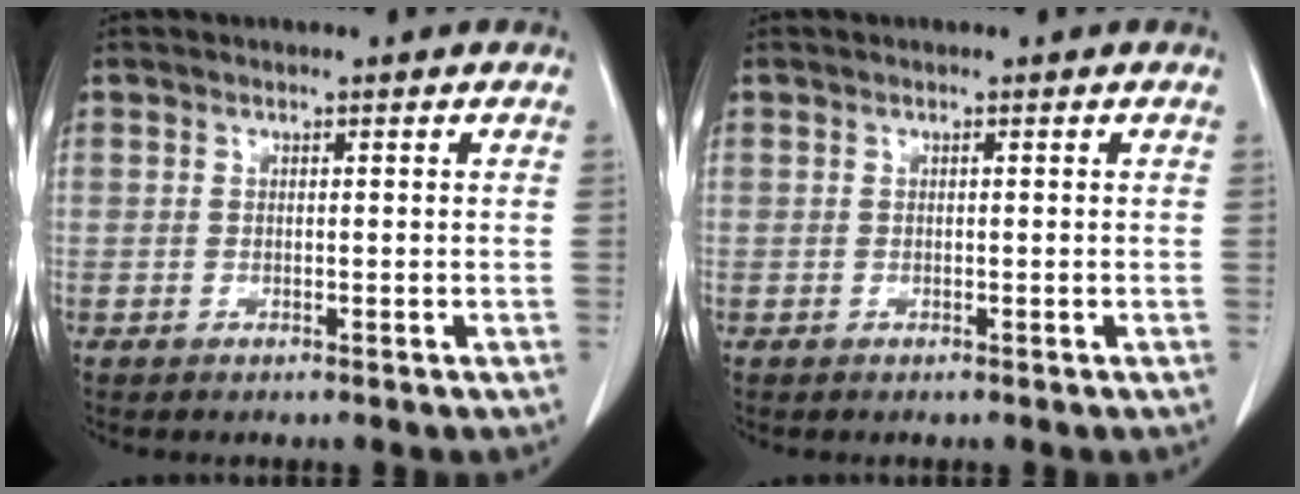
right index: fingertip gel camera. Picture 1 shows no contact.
{"total": 0.0}